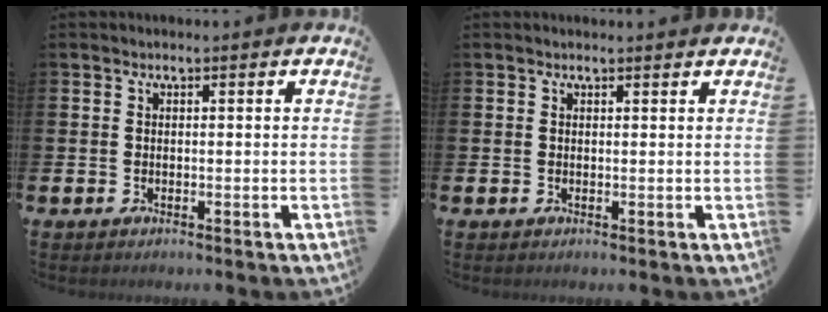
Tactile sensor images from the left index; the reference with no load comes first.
{"total": 0.6, "force": [0.6, 0.0, 0.1], "torque": [0.003, -0.001, 0.010]}